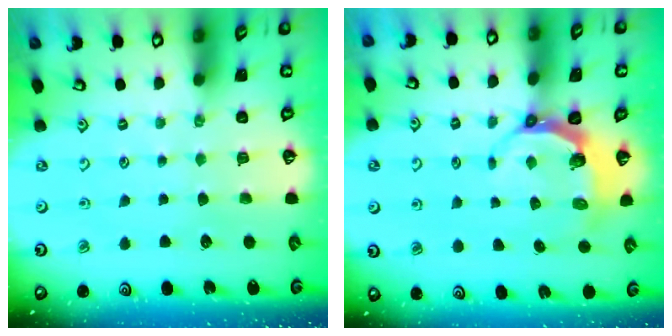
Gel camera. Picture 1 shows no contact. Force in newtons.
{"total": 5.8, "press": 4.8, "slide": 3.3}